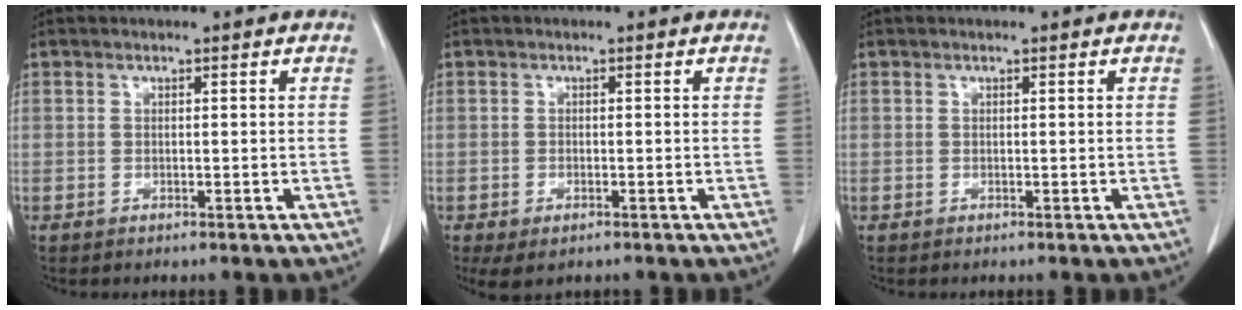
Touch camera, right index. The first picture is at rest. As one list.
[{"total": 3.1, "force": [-1.8, 1.4, 2.1], "torque": [-0.039, -0.007, -0.022]}, {"total": 0.0}]